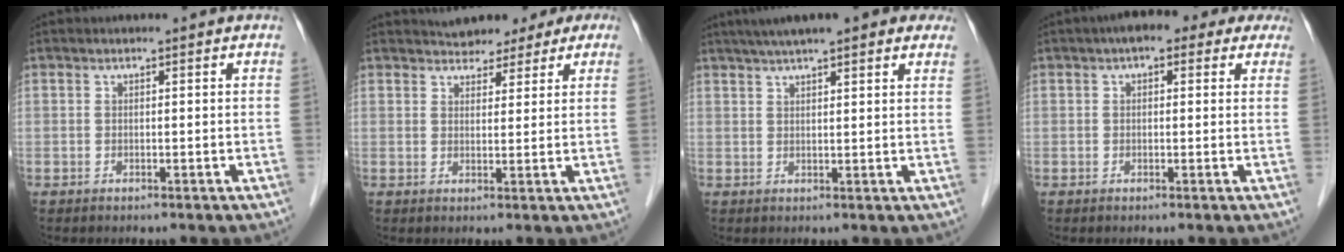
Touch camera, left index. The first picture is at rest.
{"total": 7.1, "force": [5.6, 3.6, 2.3], "torque": [-0.026, 0.023, 0.065]}
{"total": 13.8, "force": [10.6, 2.5, 8.5], "torque": [-0.130, 0.045, 0.137]}
{"total": 7.4, "force": [4.9, 3.5, 4.4], "torque": [-0.044, 0.037, 0.052]}